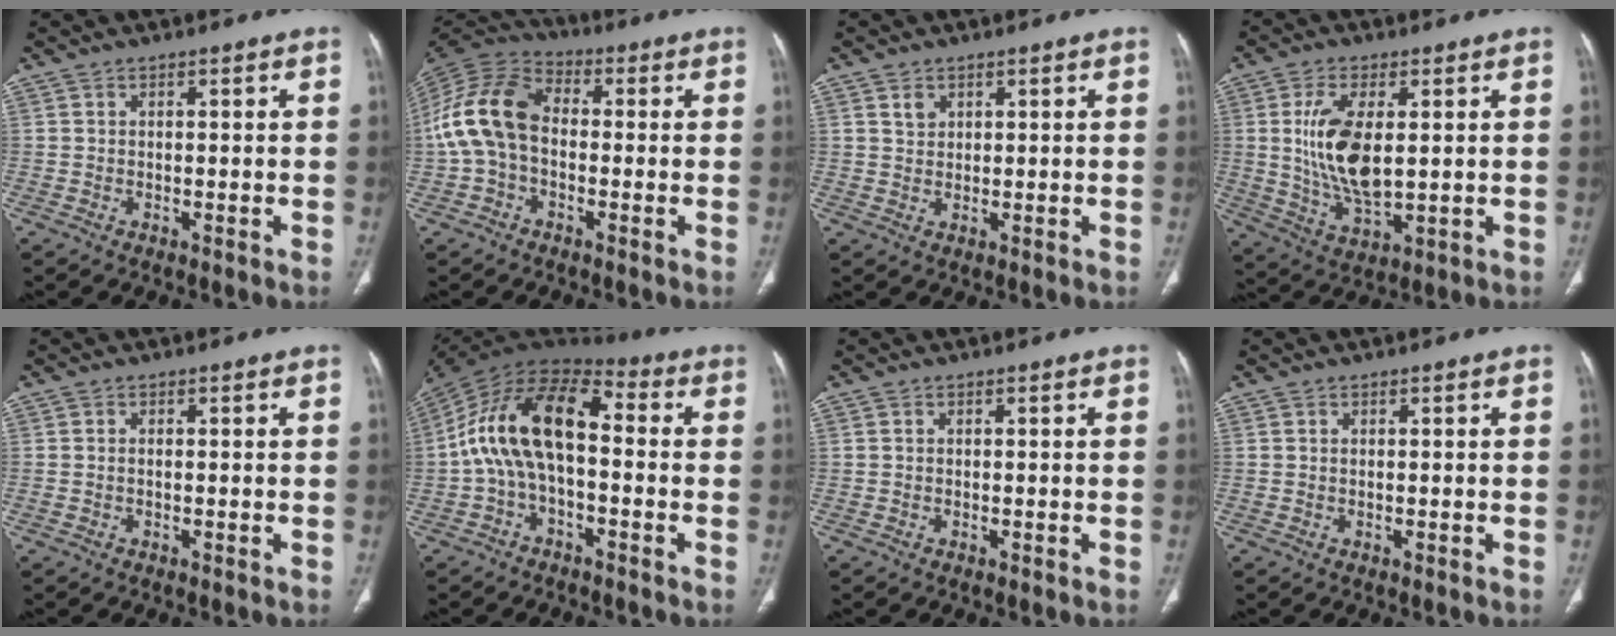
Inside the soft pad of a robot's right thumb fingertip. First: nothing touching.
{"total": 12.9, "force": [-0.9, 8.8, 9.5], "torque": [-0.189, 0.035, -0.028]}
{"total": 2.2, "force": [1.2, 1.6, 0.9], "torque": [-0.008, -0.007, 0.023]}
{"total": 12.8, "force": [1.6, 6.0, 11.2], "torque": [-0.219, -0.019, 0.041]}
{"total": 0.7, "force": [-0.1, 0.3, 0.6], "torque": [-0.017, 0.002, -0.001]}
{"total": 16.2, "force": [-0.6, 8.6, 13.7], "torque": [-0.240, 0.049, -0.023]}
{"total": 0.0}
{"total": 0.0}